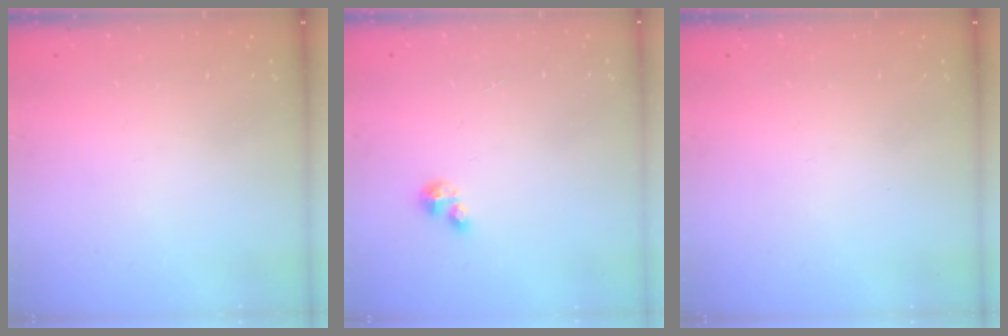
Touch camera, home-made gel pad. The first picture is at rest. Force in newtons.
{"total": 2.1, "press": 2.1, "slide": 0.2}
{"total": 0.0}